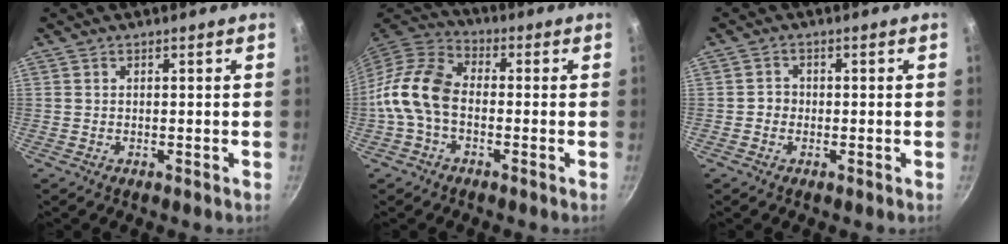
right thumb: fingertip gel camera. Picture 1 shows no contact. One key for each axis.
{"total": 11.9, "fx": -2.1, "fy": 7.8, "fz": 8.8, "tx": -0.157, "ty": 0.037, "tz": -0.064}
{"total": 1.9, "fx": -0.5, "fy": 1.7, "fz": 0.6, "tx": 0.001, "ty": 0.005, "tz": -0.011}